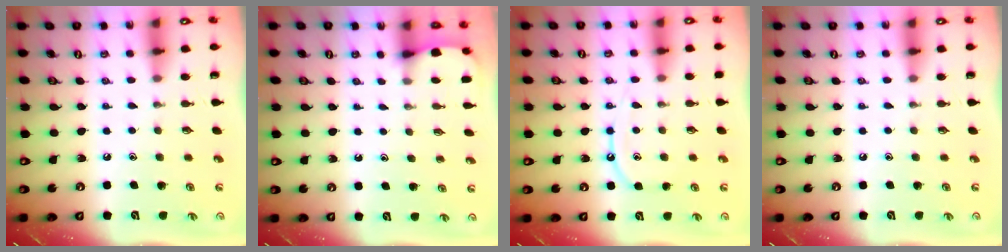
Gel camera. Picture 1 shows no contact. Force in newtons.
{"total": 1.2, "press": 1.2, "slide": 0.0}
{"total": 8.5, "press": 8.5, "slide": 0.9}
{"total": 0.0}